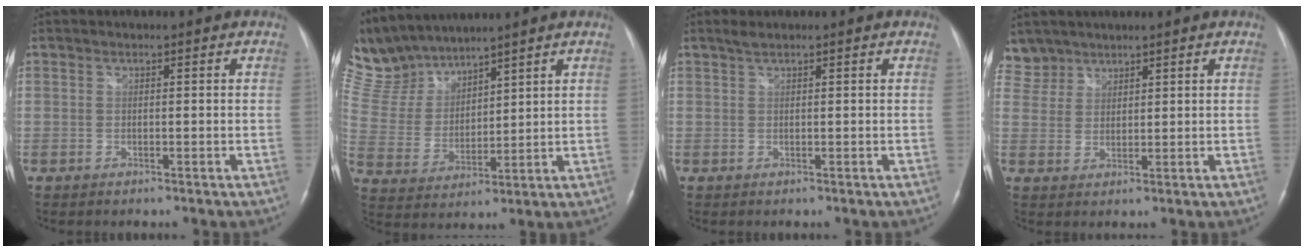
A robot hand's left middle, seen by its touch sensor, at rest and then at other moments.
{"total": 11.2, "force": [10.8, 2.1, 2.1], "torque": [-0.068, 0.013, 0.237]}
{"total": 1.1, "force": [0.9, 0.0, 0.6], "torque": [-0.016, 0.007, 0.022]}
{"total": 4.4, "force": [3.8, 2.2, -0.7], "torque": [0.022, 0.009, 0.077]}